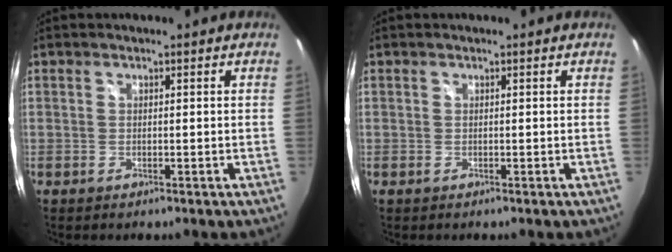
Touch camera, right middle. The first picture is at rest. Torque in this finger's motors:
{"motor_torque": [0.00, 0.00, 0.00, 0.00]}